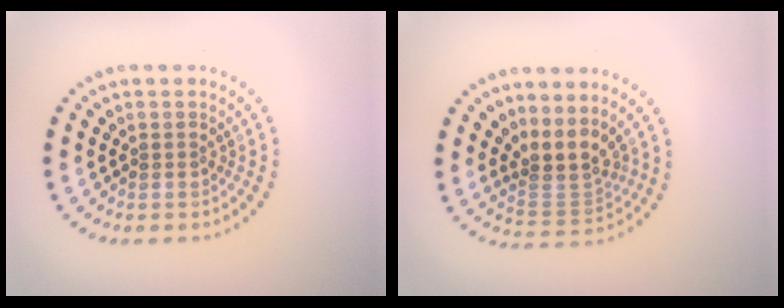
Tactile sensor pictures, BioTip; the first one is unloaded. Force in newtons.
{"total": 3.4, "press": 2.6, "slide": 2.3}